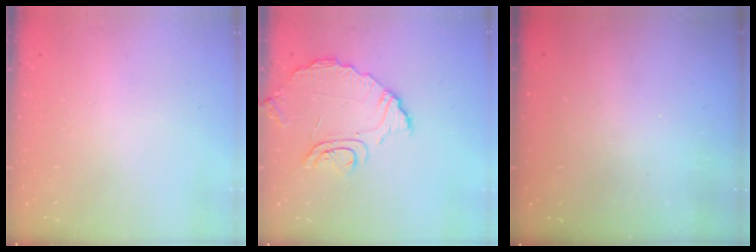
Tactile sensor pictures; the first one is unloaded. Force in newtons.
{"total": 8.7, "press": 8.6, "slide": 1.2}
{"total": 3.0, "press": 3.0, "slide": 0.1}